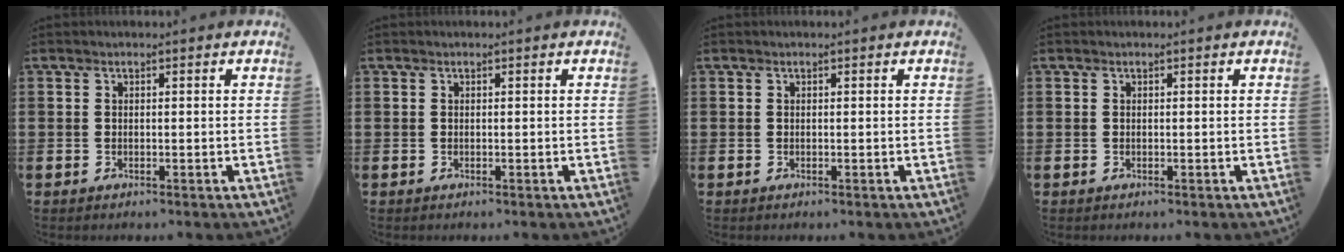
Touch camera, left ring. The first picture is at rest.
{"total": 0.0}
{"total": 0.0}
{"total": 0.0}